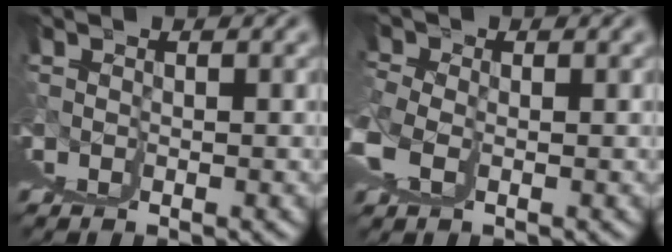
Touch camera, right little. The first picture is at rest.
{"total": 3.3, "force": [2.0, 2.5, 0.9], "torque": [-0.018, 0.004, 0.031]}